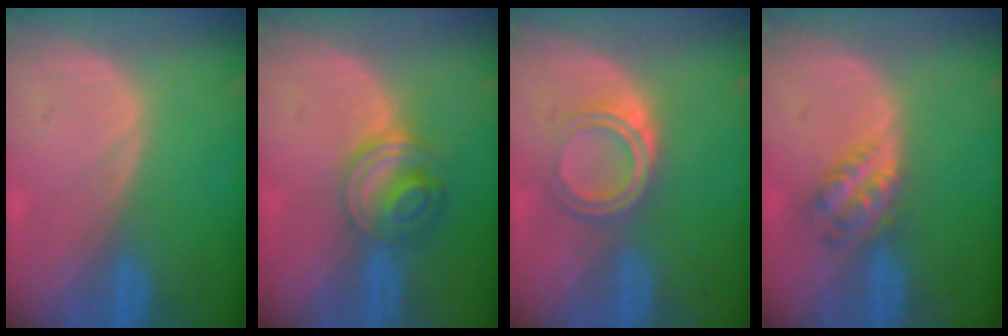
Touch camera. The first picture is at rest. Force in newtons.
{"total": 6.2, "press": 5.4, "slide": 3.0}
{"total": 4.4, "press": 4.2, "slide": 1.5}
{"total": 4.6, "press": 4.1, "slide": 2.2}